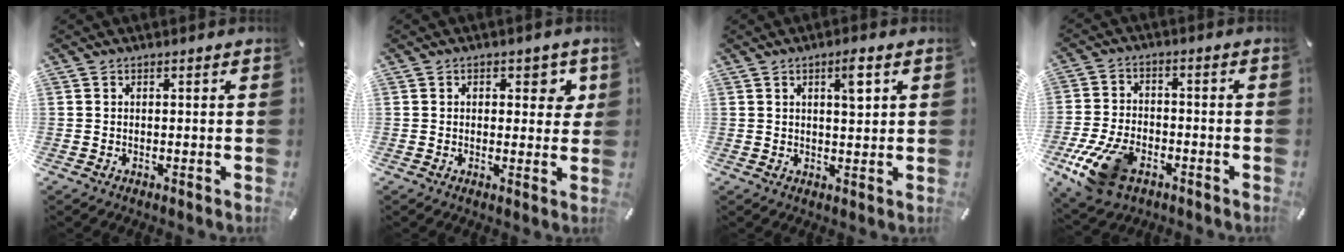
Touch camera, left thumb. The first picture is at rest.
{"total": 4.2, "force": [1.6, 2.9, 2.6], "torque": [-0.018, -0.004, 0.017]}
{"total": 4.8, "force": [1.9, 1.3, 4.2], "torque": [-0.063, -0.005, 0.026]}
{"total": 12.5, "force": [-6.7, 7.3, 7.6], "torque": [-0.157, 0.027, -0.120]}